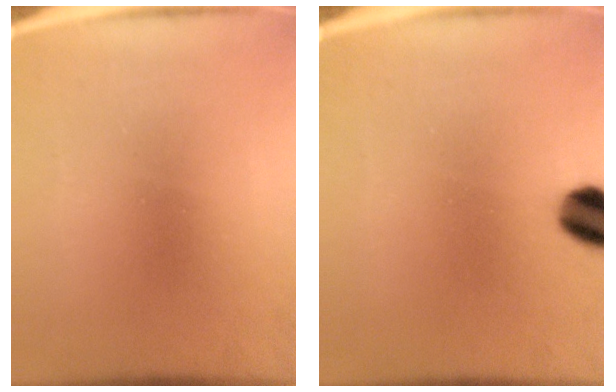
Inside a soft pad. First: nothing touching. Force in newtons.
{"total": 7.9}